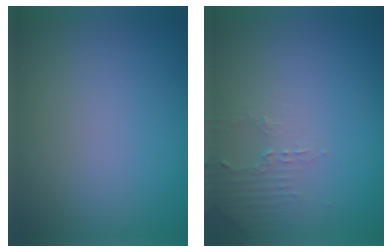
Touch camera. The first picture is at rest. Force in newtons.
{"total": 1.8, "press": 1.7, "slide": 0.5}